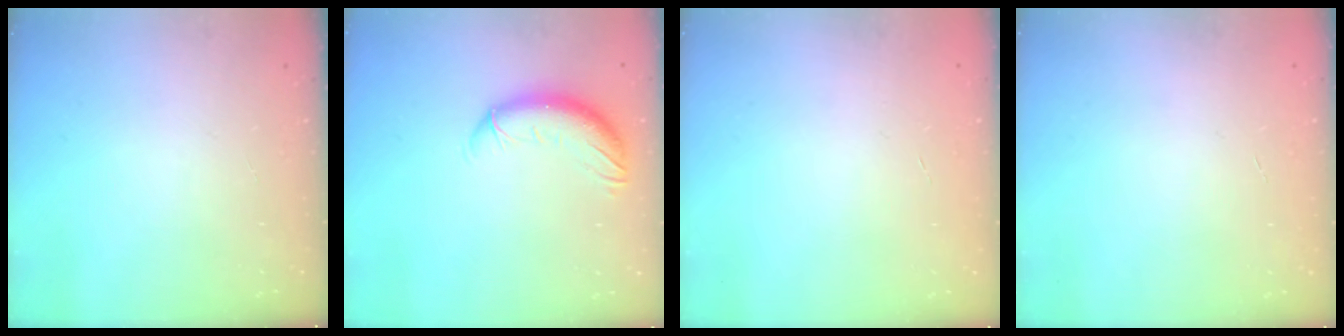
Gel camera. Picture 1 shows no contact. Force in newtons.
{"total": 10.6, "press": 10.4, "slide": 2.0}
{"total": 0.0}
{"total": 0.0}